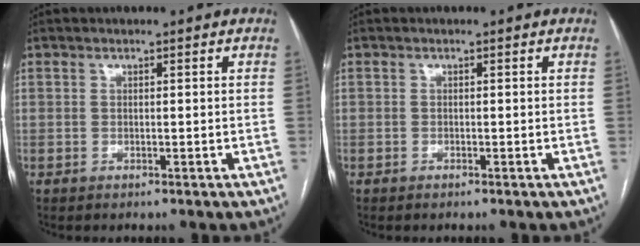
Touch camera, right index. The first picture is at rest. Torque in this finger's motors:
{"motor_torque": [0.03, 0.03, -0.02, -0.01]}